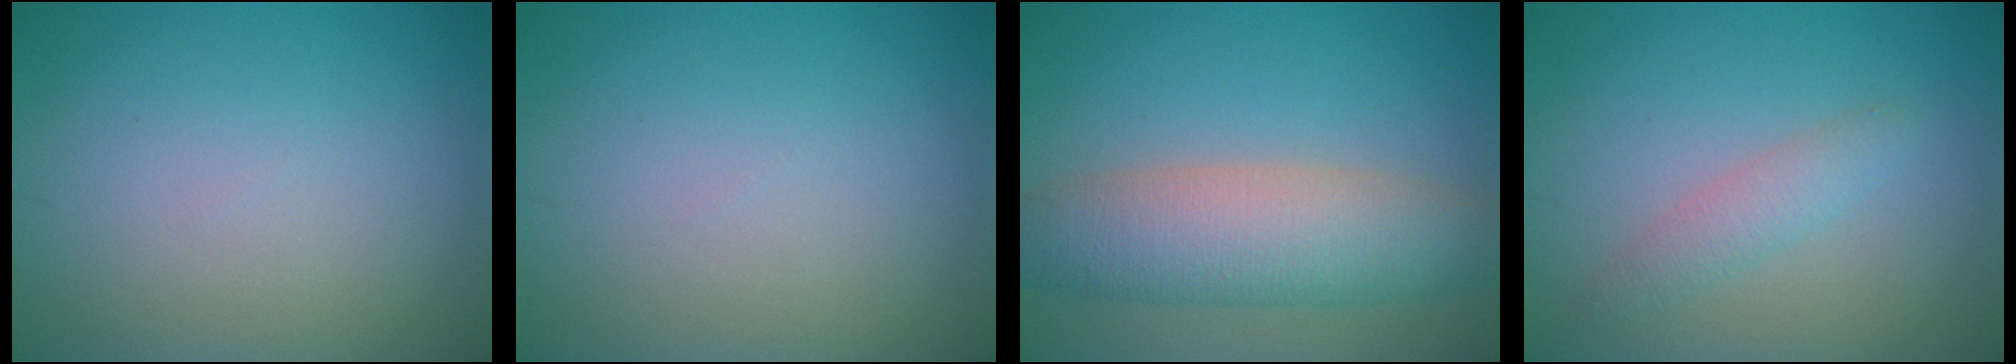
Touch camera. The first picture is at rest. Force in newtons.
{"total": 0.0}
{"total": 7.6, "press": 7.6, "slide": 0.3}
{"total": 2.0, "press": 2.0, "slide": 0.1}